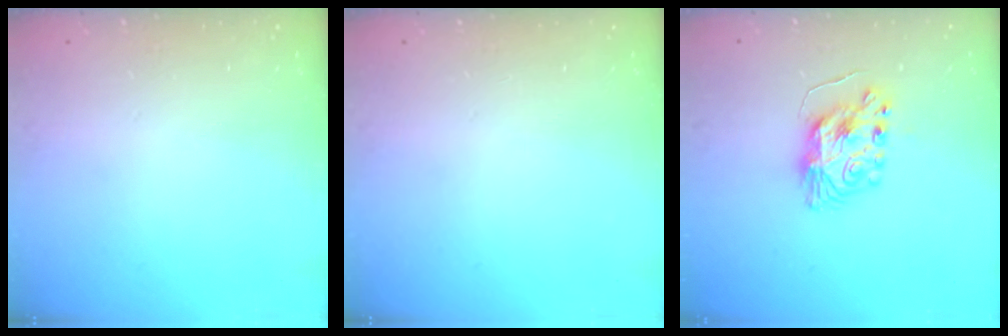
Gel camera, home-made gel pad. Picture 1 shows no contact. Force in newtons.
{"total": 0.0}
{"total": 8.9, "press": 8.9, "slide": 0.6}